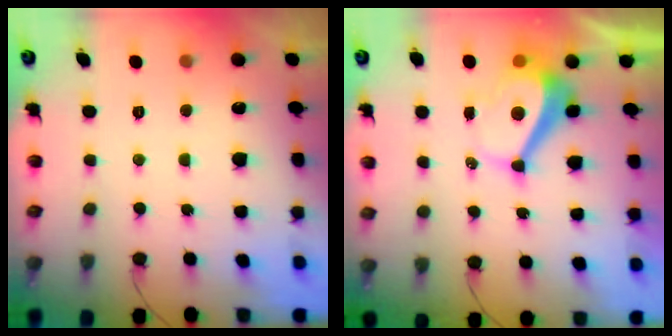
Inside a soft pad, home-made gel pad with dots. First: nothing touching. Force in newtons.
{"total": 5.3, "press": 5.2, "slide": 0.7}